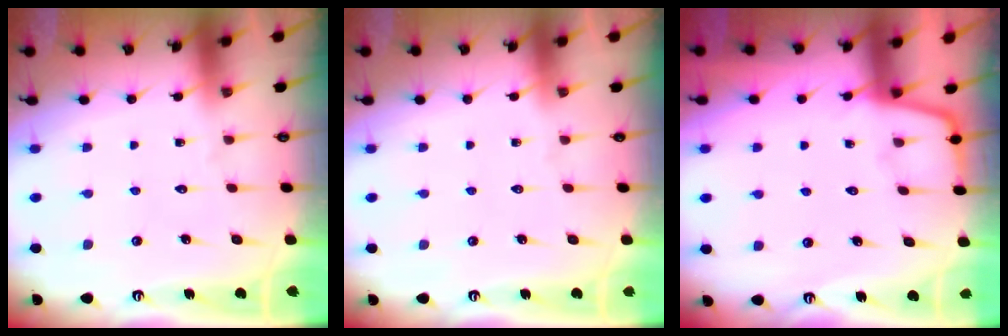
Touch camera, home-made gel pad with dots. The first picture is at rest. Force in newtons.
{"total": 0.0}
{"total": 3.4, "press": 3.4, "slide": 0.6}